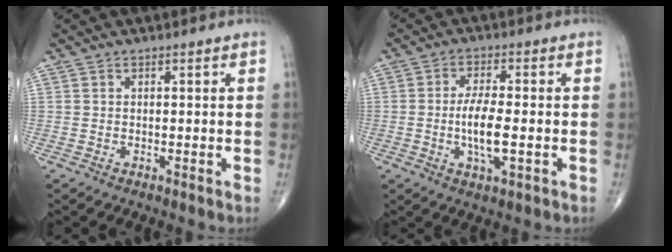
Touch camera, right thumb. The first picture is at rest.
{"total": 7.2, "force": [-1.2, 2.3, 6.7], "torque": [-0.133, -0.002, -0.023]}